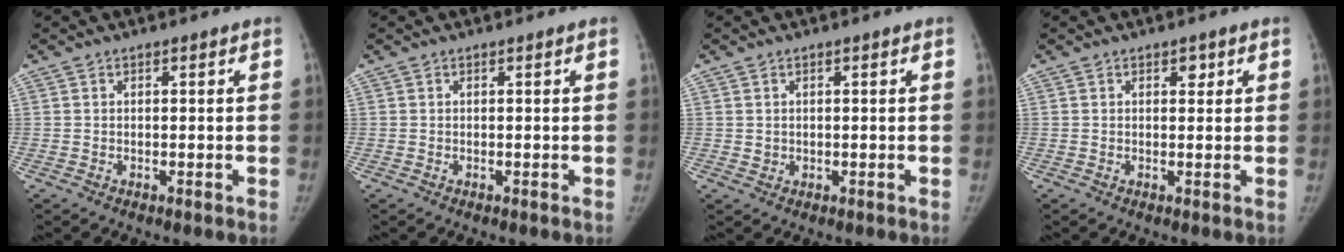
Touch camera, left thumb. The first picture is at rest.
{"total": 0.0}
{"total": 0.8, "force": [0.2, 0.8, 0.2], "torque": [0.002, 0.000, 0.005]}
{"total": 1.6, "force": [0.8, 1.0, 0.9], "torque": [0.001, -0.001, 0.010]}